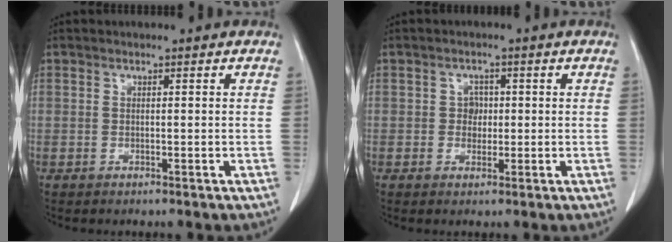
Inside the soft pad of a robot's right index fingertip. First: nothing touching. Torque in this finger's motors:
{"motor_torque": [0.09, -0.03, 0.02, 0.01]}